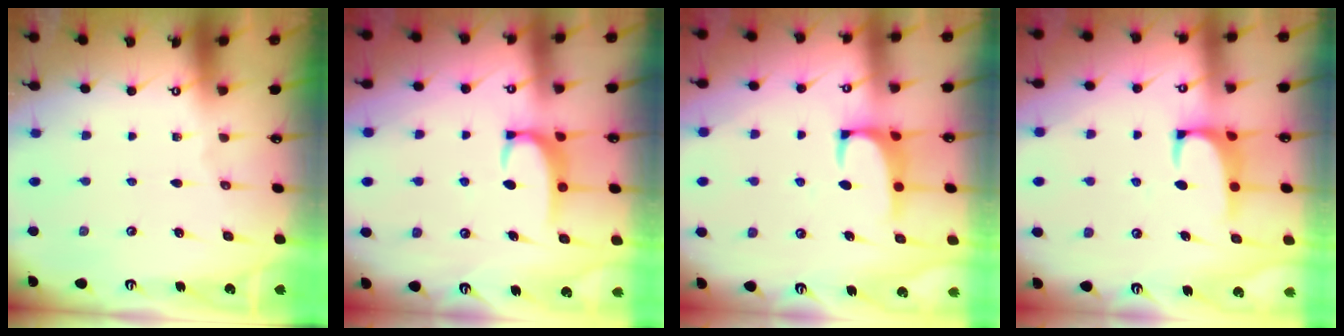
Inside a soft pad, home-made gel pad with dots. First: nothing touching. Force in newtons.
{"total": 3.4, "press": 3.3, "slide": 0.4}
{"total": 0.9, "press": 0.7, "slide": 0.6}
{"total": 0.9, "press": 0.7, "slide": 0.6}